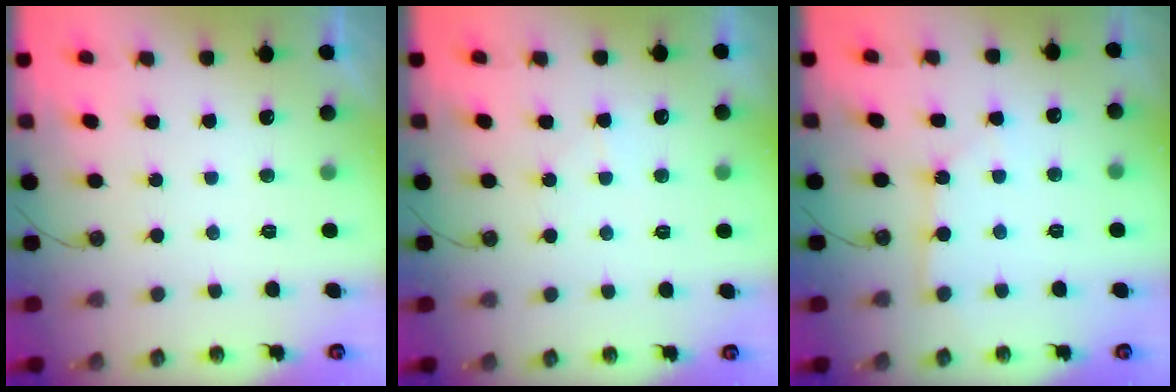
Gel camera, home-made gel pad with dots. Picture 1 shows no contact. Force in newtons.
{"total": 6.5, "press": 6.4, "slide": 0.7}
{"total": 3.0, "press": 3.0, "slide": 0.4}